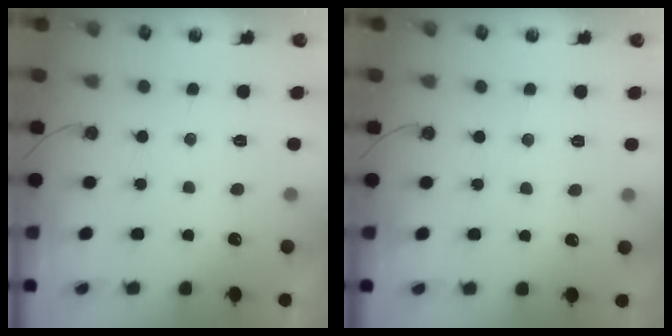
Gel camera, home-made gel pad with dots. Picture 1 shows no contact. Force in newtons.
{"total": 5.2, "press": 5.2, "slide": 0.8}